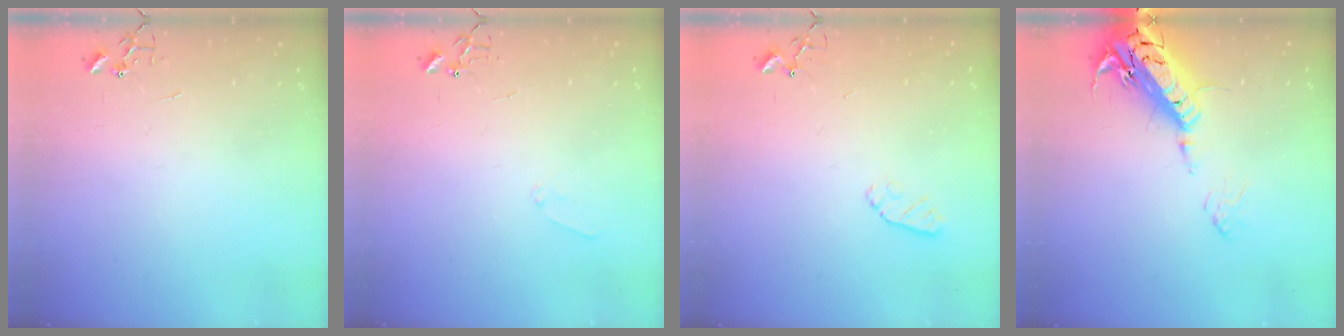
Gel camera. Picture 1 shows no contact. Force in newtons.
{"total": 5.9, "press": 5.9, "slide": 0.4}
{"total": 5.6, "press": 5.5, "slide": 1.0}
{"total": 22.4, "press": 22.0, "slide": 4.3}